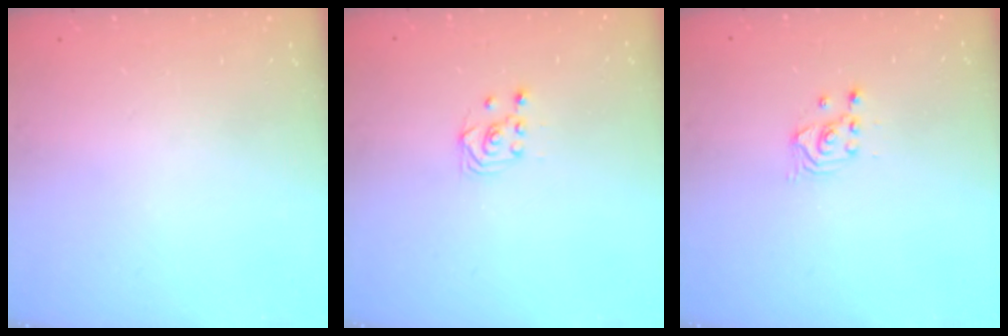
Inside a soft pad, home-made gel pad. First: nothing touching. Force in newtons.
{"total": 2.5, "press": 2.2, "slide": 1.2}
{"total": 2.4, "press": 2.3, "slide": 0.2}